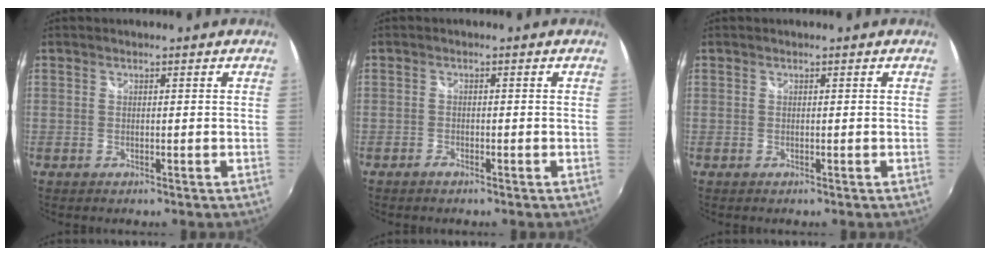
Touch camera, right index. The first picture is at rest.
{"total": 1.1, "force": [-0.9, 0.4, 0.3], "torque": [-0.006, -0.002, -0.020]}
{"total": 0.0}